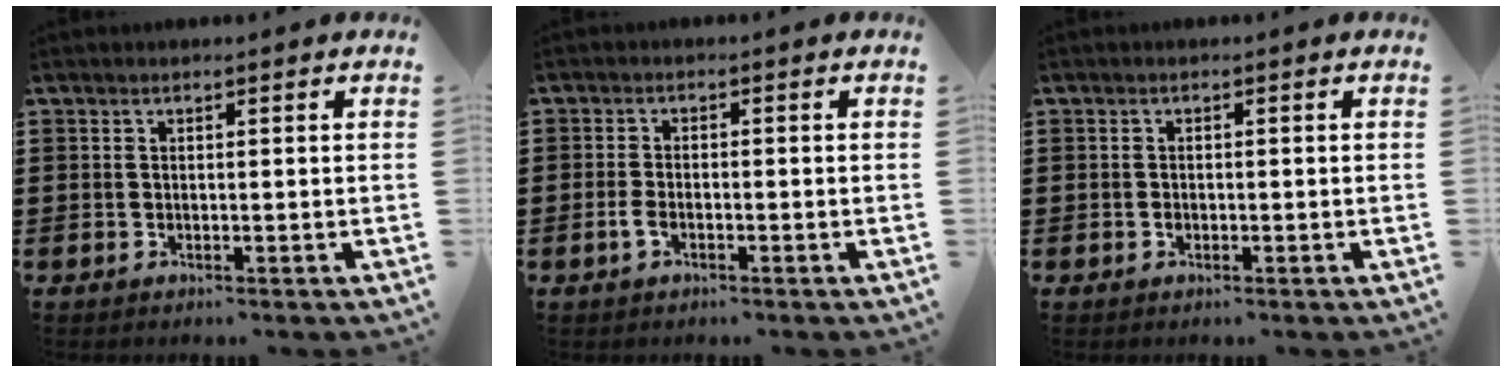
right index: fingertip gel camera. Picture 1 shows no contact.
{"total": 2.1, "force": [-1.0, 1.0, 1.6], "torque": [-0.038, -0.002, -0.020]}
{"total": 0.6, "force": [-0.3, 0.5, 0.3], "torque": [-0.007, 0.002, -0.006]}